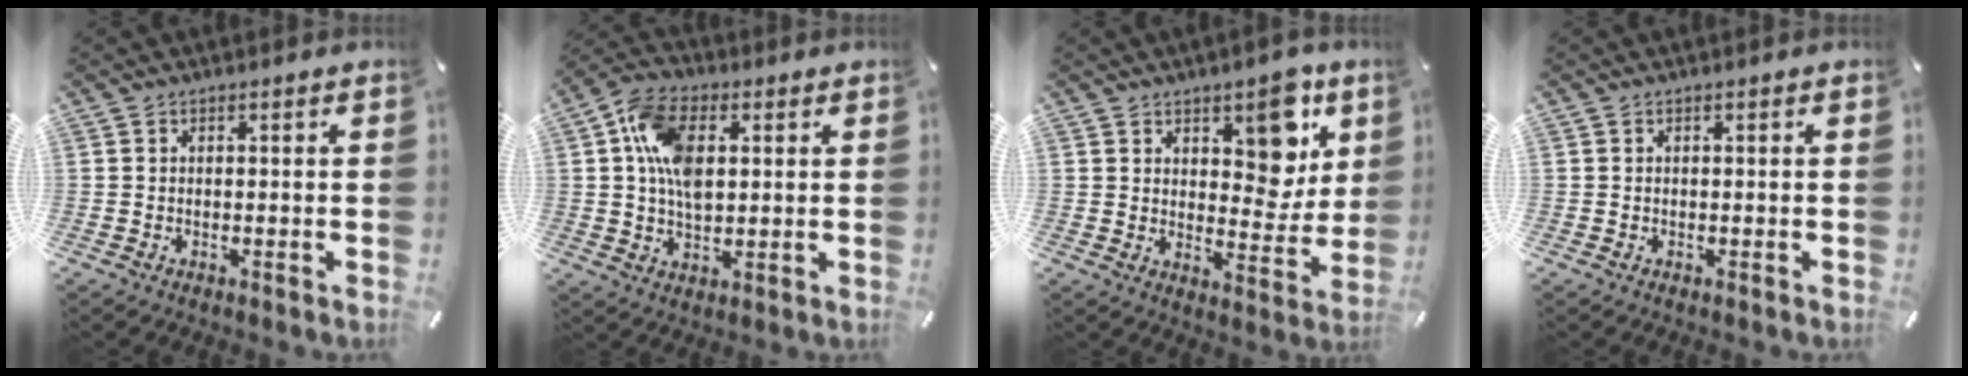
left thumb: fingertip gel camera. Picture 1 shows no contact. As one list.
[{"total": 11.9, "force": [2.5, 7.7, 8.7], "torque": [-0.188, 0.006, 0.045]}, {"total": 11.4, "force": [6.1, 6.8, 6.8], "torque": [-0.055, -0.048, 0.099]}, {"total": 0.0}]